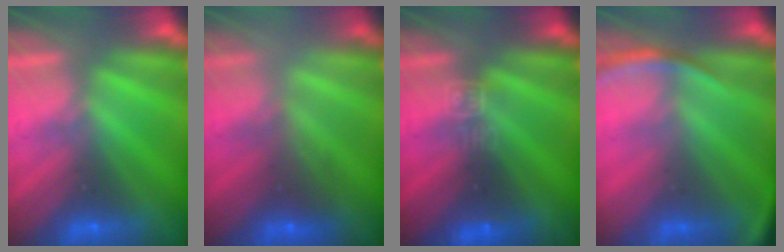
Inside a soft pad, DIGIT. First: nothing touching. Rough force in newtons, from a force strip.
{"total": 2.0}
{"total": 2.9}
{"total": 2.6}